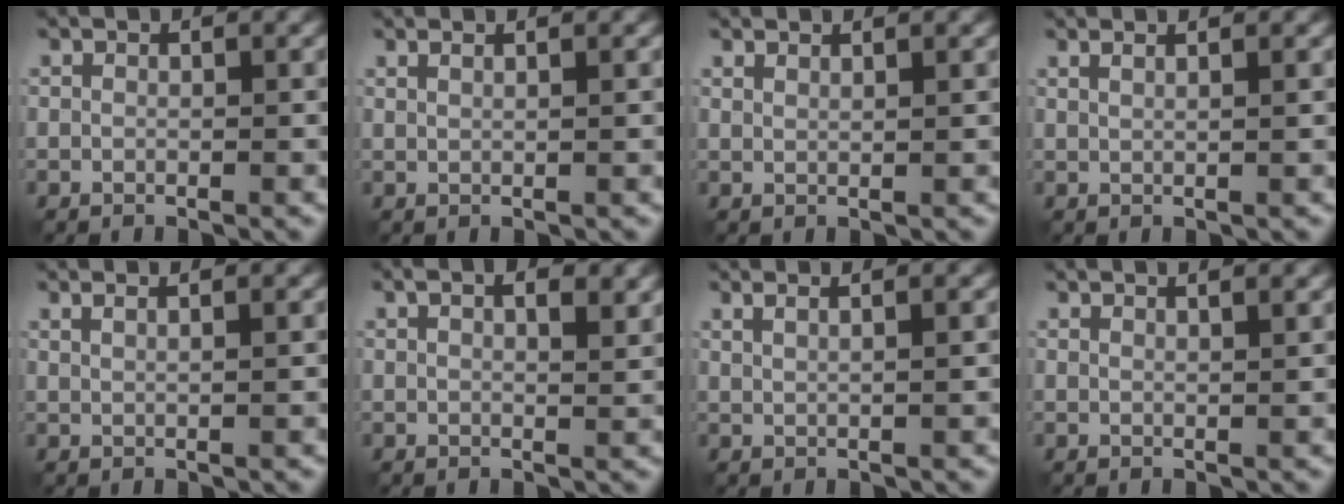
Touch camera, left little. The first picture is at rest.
{"total": 1.7, "force": [1.1, 0.6, 1.2], "torque": [-0.009, 0.001, 0.004]}
{"total": 1.4, "force": [1.2, 0.3, 0.7], "torque": [-0.007, 0.003, 0.014]}
{"total": 2.5, "force": [1.6, 0.9, 1.7], "torque": [-0.010, 0.007, 0.003]}
{"total": 2.8, "force": [1.9, 1.0, 1.9], "torque": [-0.012, 0.012, 0.004]}
{"total": 5.1, "force": [2.6, 2.3, 3.8], "torque": [-0.048, 0.010, 0.027]}
{"total": 3.3, "force": [2.2, 1.2, 2.2], "torque": [-0.015, 0.017, 0.006]}
{"total": 3.6, "force": [2.6, 1.2, 2.2], "torque": [-0.007, 0.019, 0.013]}